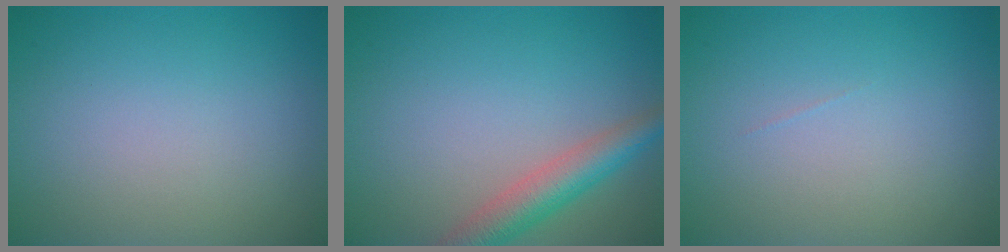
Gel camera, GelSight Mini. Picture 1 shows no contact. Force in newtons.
{"total": 4.2, "press": 4.2, "slide": 0.1}
{"total": 0.0}